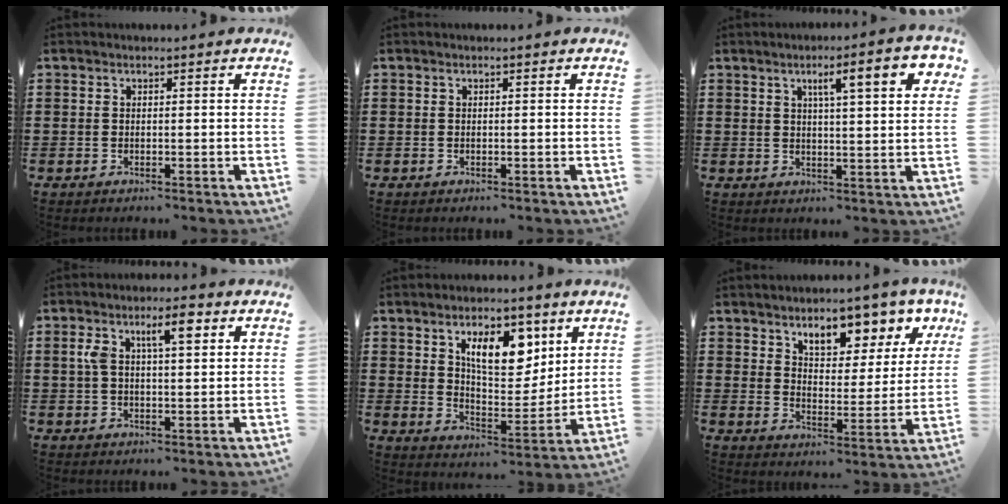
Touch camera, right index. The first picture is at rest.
{"total": 0.0}
{"total": 7.4, "force": [3.3, 1.3, 6.4], "torque": [-0.108, 0.000, 0.048]}
{"total": 6.3, "force": [2.3, 2.2, 5.5], "torque": [-0.100, 0.006, 0.033]}
{"total": 10.2, "force": [5.5, 5.1, 7.0], "torque": [-0.110, -0.011, 0.091]}
{"total": 7.7, "force": [6.3, 2.5, 3.6], "torque": [-0.065, -0.031, 0.105]}